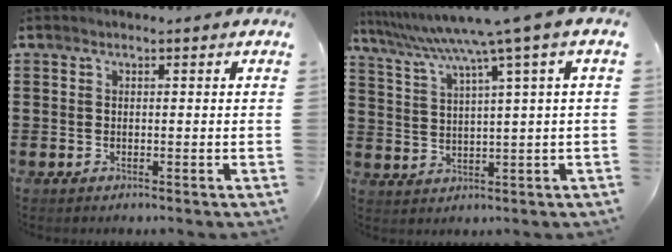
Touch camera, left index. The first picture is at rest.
{"total": 6.7, "force": [4.1, -1.0, 5.2], "torque": [-0.118, -0.035, 0.063]}